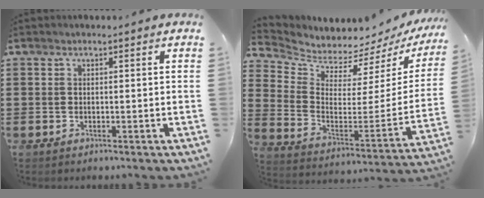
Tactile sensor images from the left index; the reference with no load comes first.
{"total": 4.5, "force": [4.5, 0.6, -0.3], "torque": [-0.030, -0.059, 0.073]}